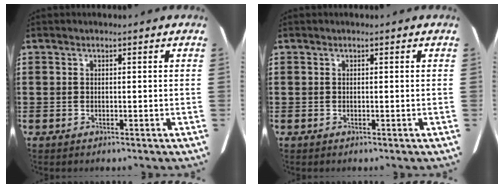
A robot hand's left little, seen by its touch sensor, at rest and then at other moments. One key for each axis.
{"total": 0.0}